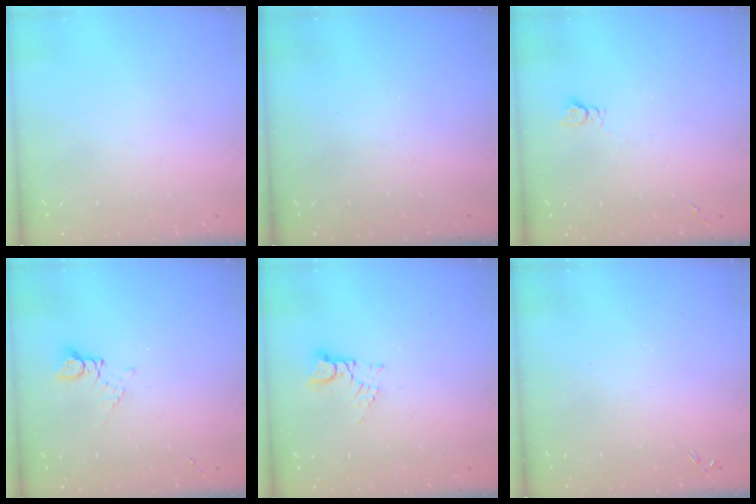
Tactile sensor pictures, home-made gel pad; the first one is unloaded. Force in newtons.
{"total": 0.0}
{"total": 2.6, "press": 2.5, "slide": 0.4}
{"total": 4.3, "press": 4.3, "slide": 0.4}
{"total": 4.0, "press": 4.0, "slide": 0.1}
{"total": 0.0}